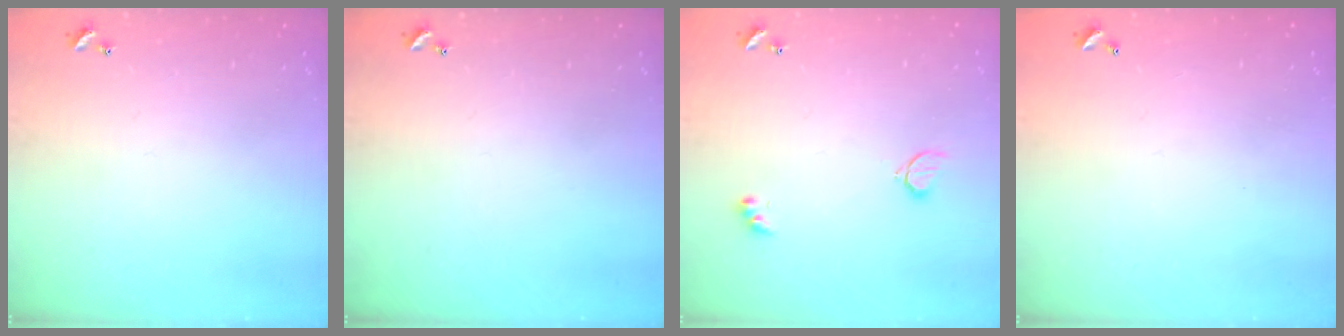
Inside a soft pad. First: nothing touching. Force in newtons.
{"total": 0.0}
{"total": 2.6, "press": 2.5, "slide": 0.5}
{"total": 2.7, "press": 2.7, "slide": 0.1}